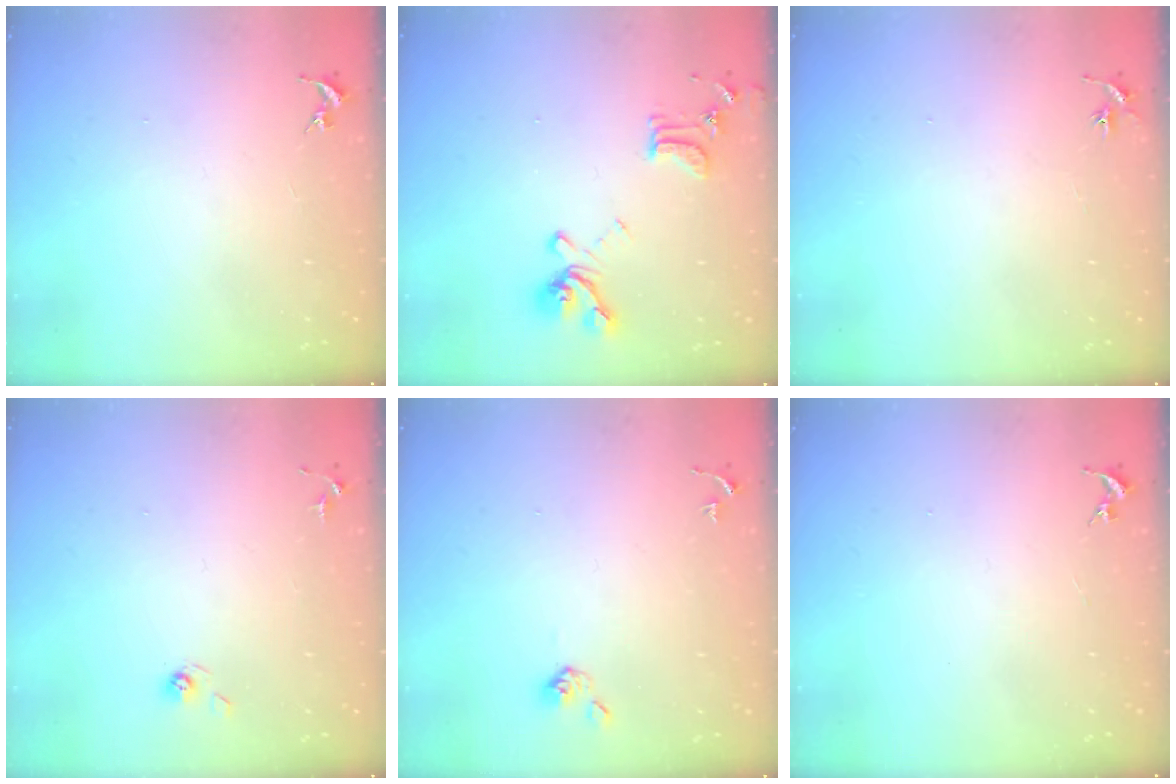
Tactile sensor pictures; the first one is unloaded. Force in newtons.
{"total": 15.5, "press": 15.4, "slide": 1.5}
{"total": 2.9, "press": 2.9, "slide": 0.3}
{"total": 3.9, "press": 3.5, "slide": 1.7}
{"total": 4.6, "press": 4.6, "slide": 0.7}
{"total": 0.0}